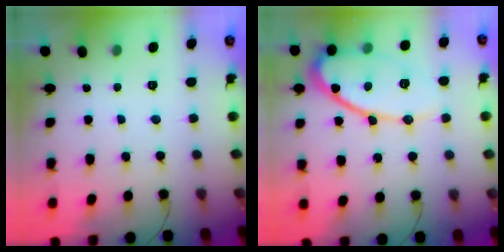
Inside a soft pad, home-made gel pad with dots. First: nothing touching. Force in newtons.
{"total": 13.8, "press": 13.7, "slide": 1.2}